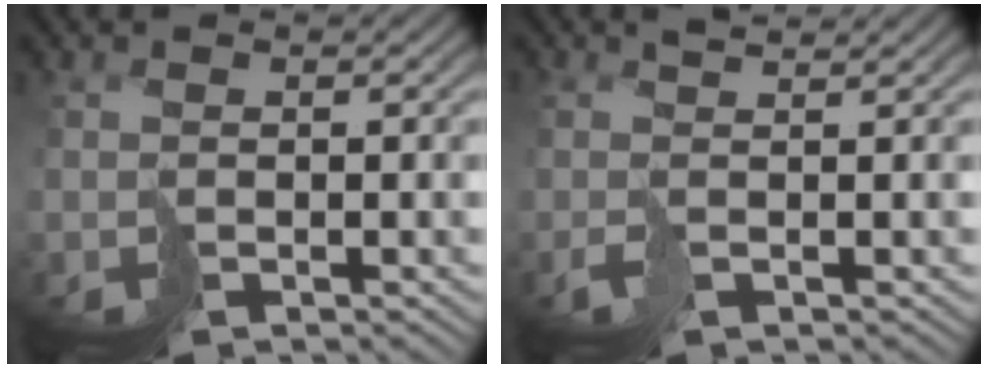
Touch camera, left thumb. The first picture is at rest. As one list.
[{"total": 2.7, "force": [0.4, 0.6, 2.6], "torque": [-0.043, 0.010, -0.001]}]